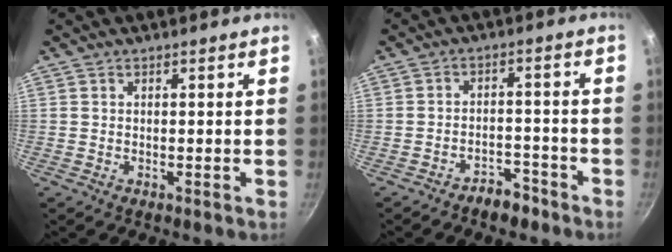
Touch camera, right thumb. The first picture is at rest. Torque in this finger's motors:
{"motor_torque": [-0.24, -0.02, -0.40, -0.01, 0.02]}